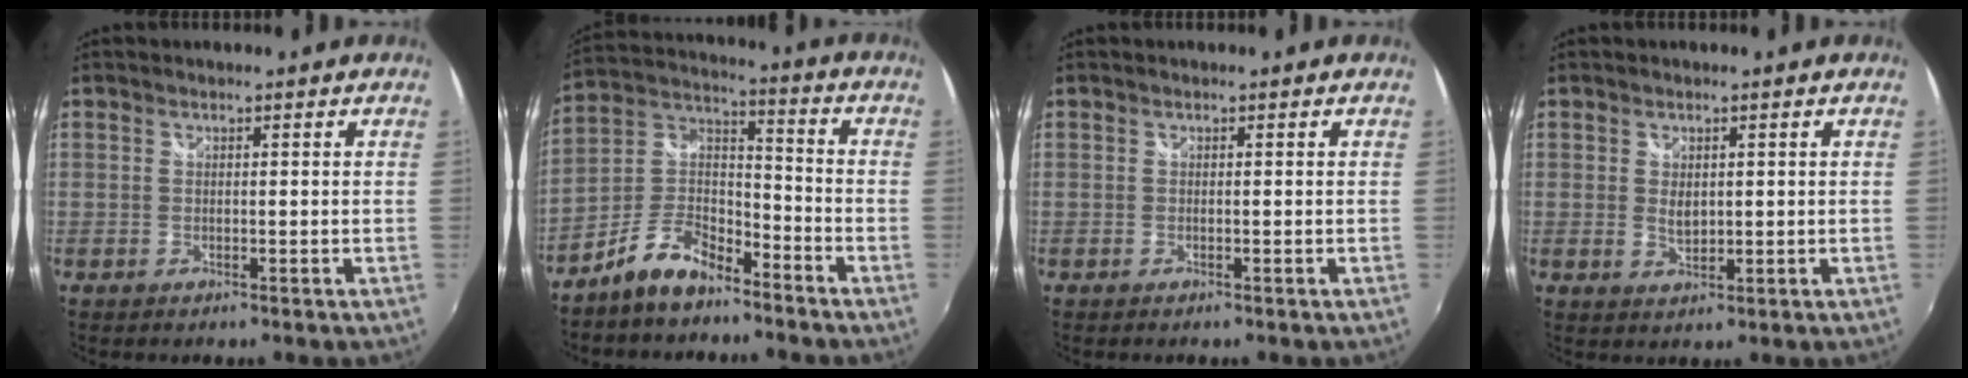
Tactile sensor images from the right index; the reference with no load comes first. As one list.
[{"total": 10.5, "force": [-7.2, 4.8, 5.9], "torque": [-0.136, 0.030, -0.137]}, {"total": 0.0}, {"total": 2.4, "force": [0.6, 1.5, 1.8], "torque": [-0.030, 0.001, 0.014]}]